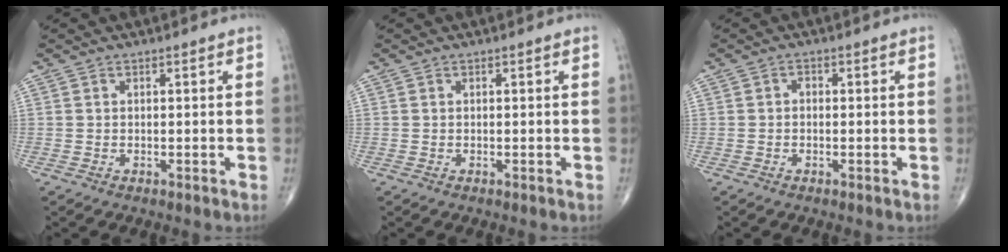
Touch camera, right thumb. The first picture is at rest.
{"total": 0.0}
{"total": 1.1, "force": [-0.1, 0.9, 0.7], "torque": [-0.007, 0.004, -0.007]}